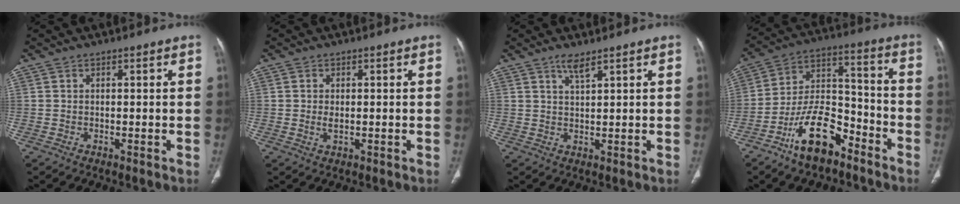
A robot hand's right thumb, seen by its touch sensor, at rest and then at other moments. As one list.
[{"total": 2.1, "force": [0.0, 1.2, 1.7], "torque": [-0.033, -0.004, 0.001]}, {"total": 2.7, "force": [2.0, 0.3, 1.8], "torque": [-0.034, -0.011, 0.040]}, {"total": 14.6, "force": [-9.3, 6.9, 9.0], "torque": [-0.141, 0.078, -0.174]}]